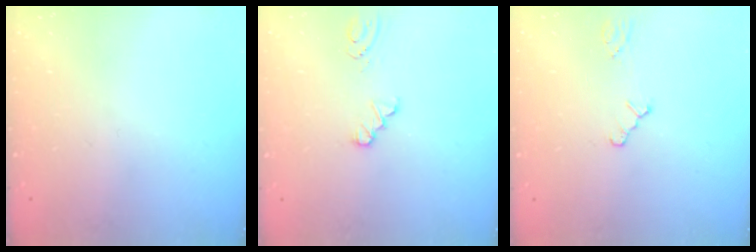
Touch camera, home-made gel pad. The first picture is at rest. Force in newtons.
{"total": 1.1, "press": 1.1, "slide": 0.2}
{"total": 1.6, "press": 1.6, "slide": 0.3}